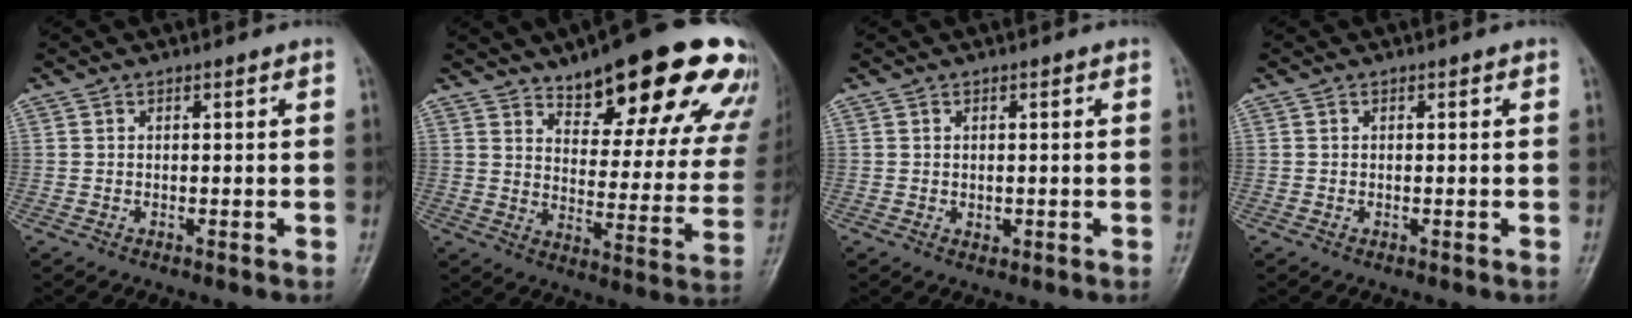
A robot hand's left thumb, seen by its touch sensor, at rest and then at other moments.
{"total": 24.8, "force": [16.7, 8.3, 16.4], "torque": [-0.176, -0.067, 0.221]}
{"total": 1.0, "force": [-0.1, 0.8, 0.5], "torque": [-0.002, 0.000, 0.002]}
{"total": 0.0}